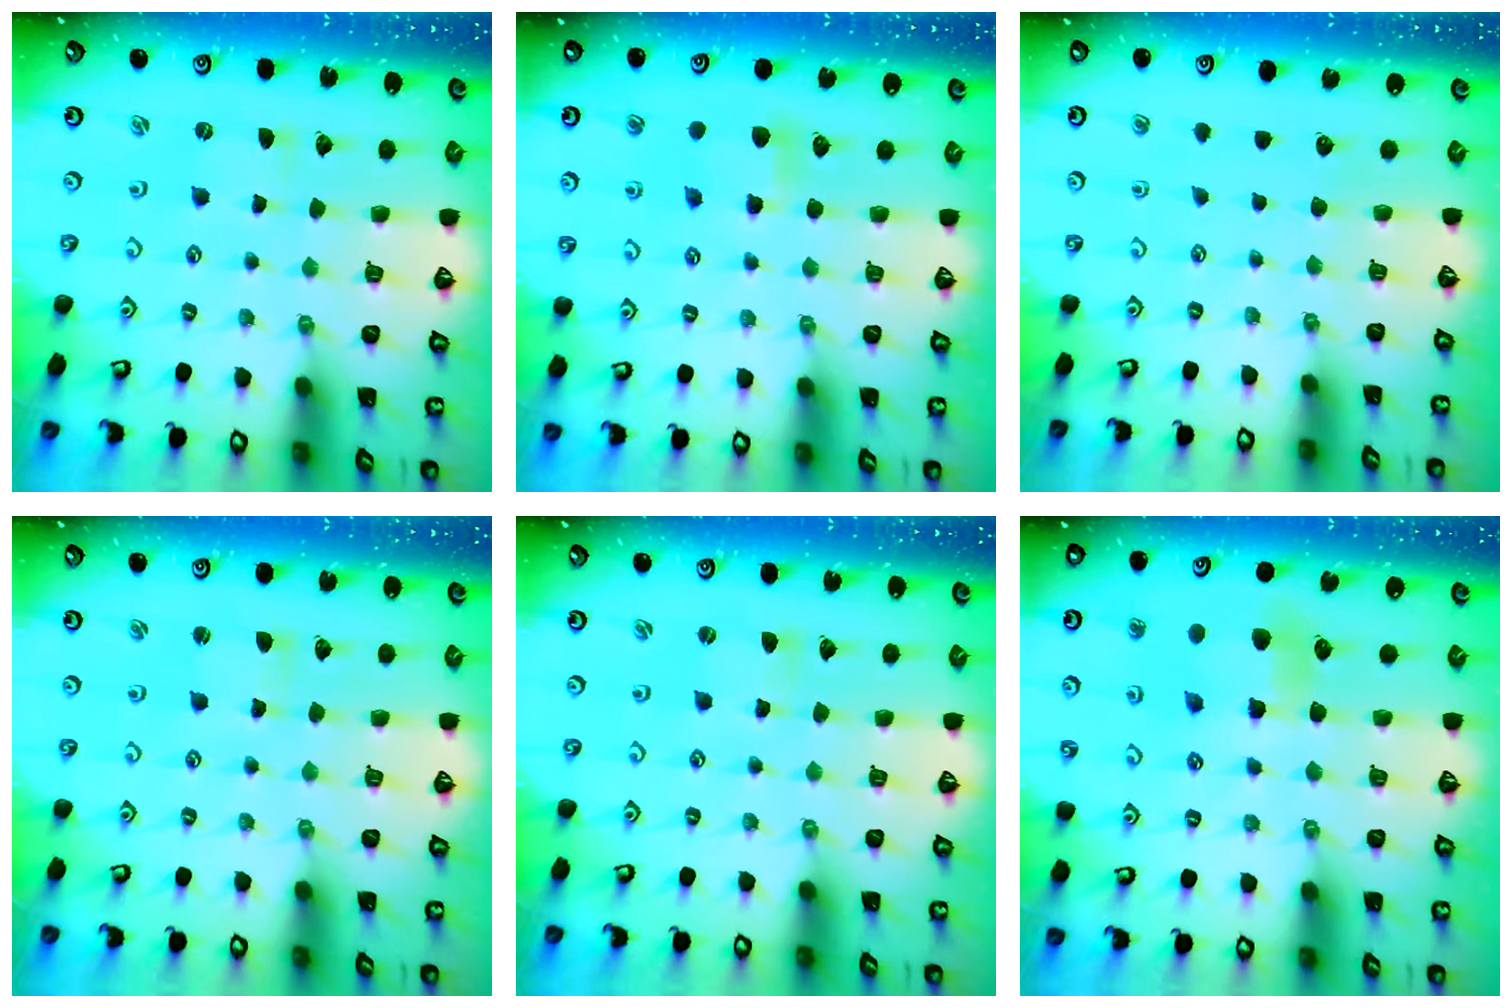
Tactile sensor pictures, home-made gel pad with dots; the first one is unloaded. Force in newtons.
{"total": 6.2, "press": 6.2, "slide": 0.8}
{"total": 0.0}
{"total": 1.4, "press": 1.4, "slide": 0.3}
{"total": 0.7, "press": 0.7, "slide": 0.3}
{"total": 6.4, "press": 6.3, "slide": 0.9}